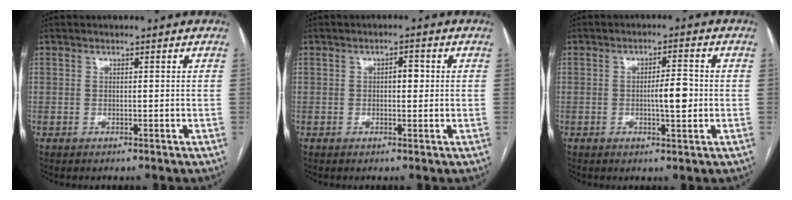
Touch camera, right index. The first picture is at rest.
{"total": 2.2, "force": [0.2, 1.1, 1.9], "torque": [-0.026, 0.009, 0.001]}
{"total": 4.7, "force": [-0.5, 1.1, 4.6], "torque": [-0.072, 0.003, -0.005]}